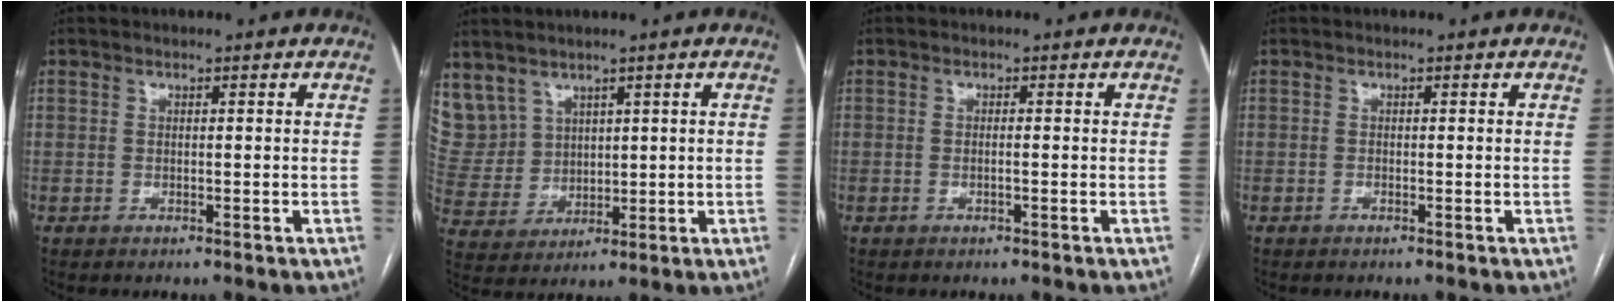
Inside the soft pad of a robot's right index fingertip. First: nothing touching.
{"total": 10.4, "force": [5.9, 8.3, 1.9], "torque": [-0.072, 0.040, 0.152]}
{"total": 0.7, "force": [-0.2, 0.0, 0.6], "torque": [-0.013, 0.001, -0.003]}
{"total": 0.0}